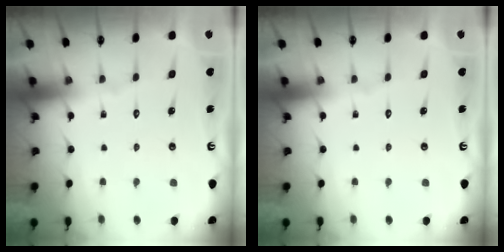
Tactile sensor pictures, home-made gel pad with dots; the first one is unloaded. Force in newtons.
{"total": 0.0}